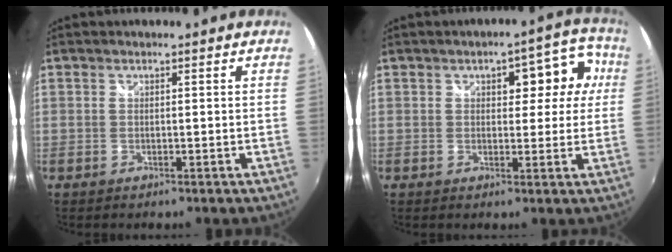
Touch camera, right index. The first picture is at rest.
{"total": 8.0, "force": [1.6, 4.6, 6.3], "torque": [-0.085, 0.027, 0.021]}